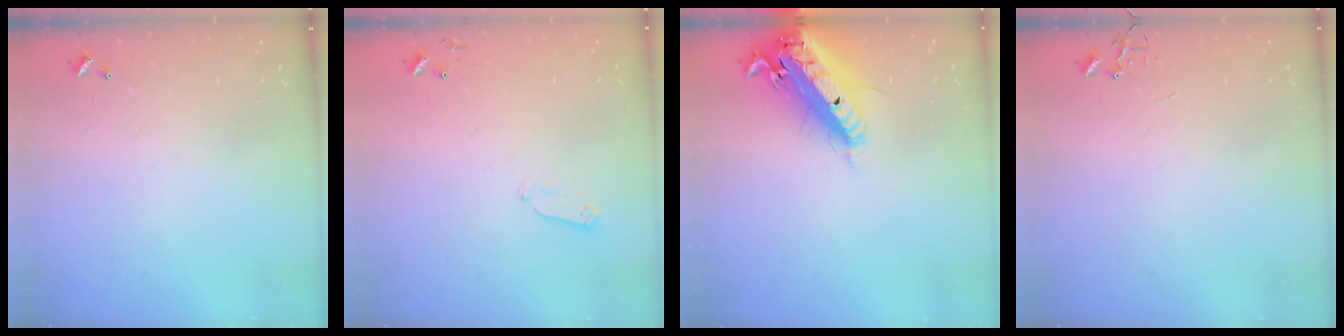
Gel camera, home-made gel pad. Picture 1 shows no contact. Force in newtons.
{"total": 2.9, "press": 2.9, "slide": 0.4}
{"total": 21.6, "press": 21.0, "slide": 5.0}
{"total": 0.0}